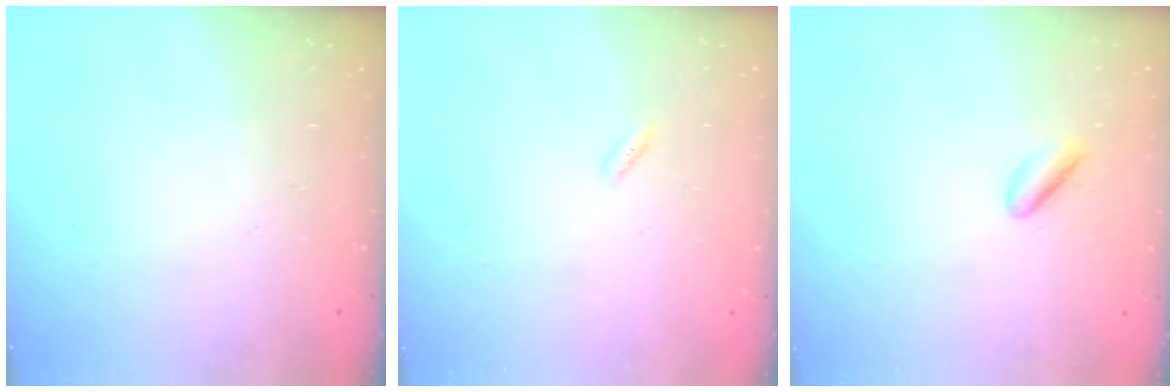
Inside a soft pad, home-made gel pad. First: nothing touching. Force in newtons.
{"total": 0.8, "press": 0.7, "slide": 0.5}
{"total": 2.9, "press": 2.6, "slide": 1.2}